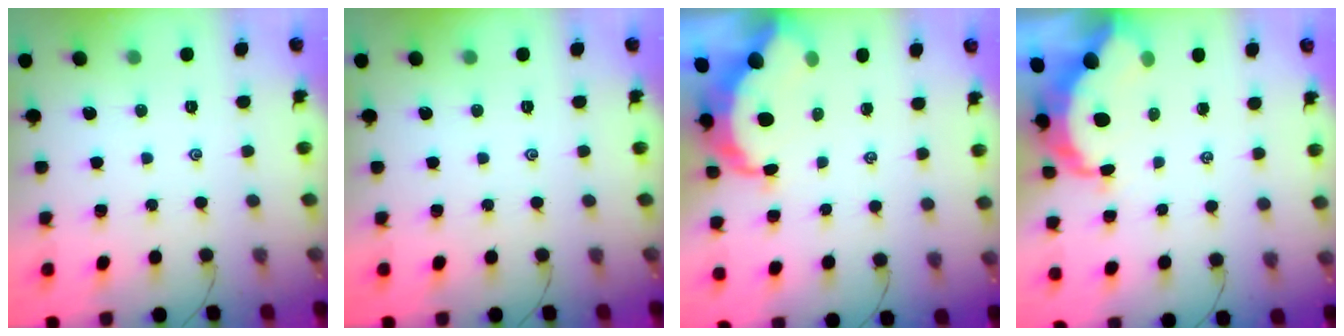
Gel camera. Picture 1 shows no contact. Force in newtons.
{"total": 0.0}
{"total": 8.5, "press": 8.4, "slide": 0.6}
{"total": 8.8, "press": 8.7, "slide": 1.0}